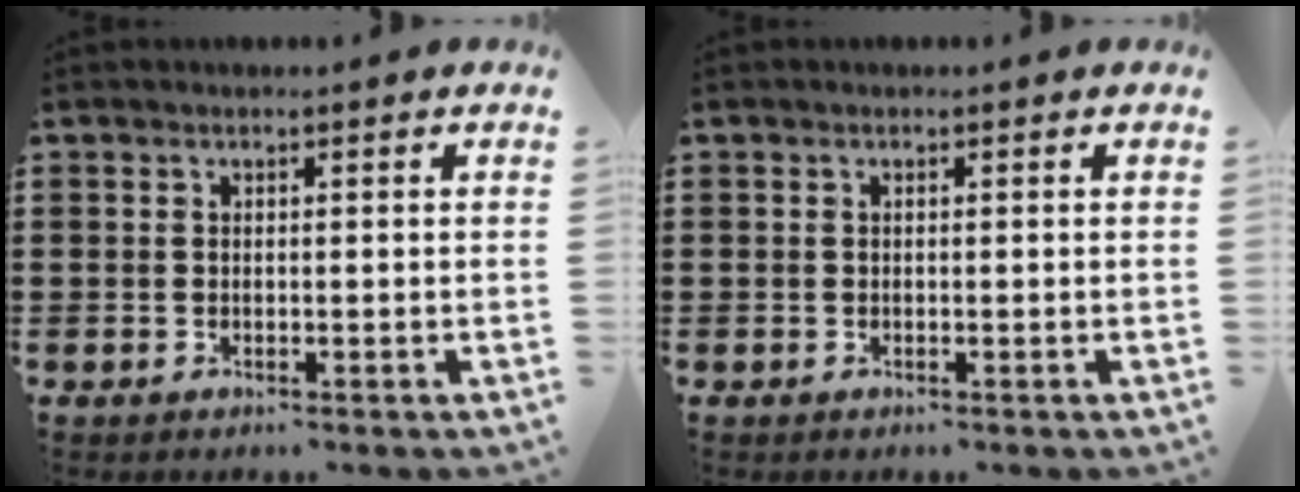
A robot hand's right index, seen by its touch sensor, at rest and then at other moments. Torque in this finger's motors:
{"motor_torque": [-0.23, -0.14, 0.01, -0.01]}